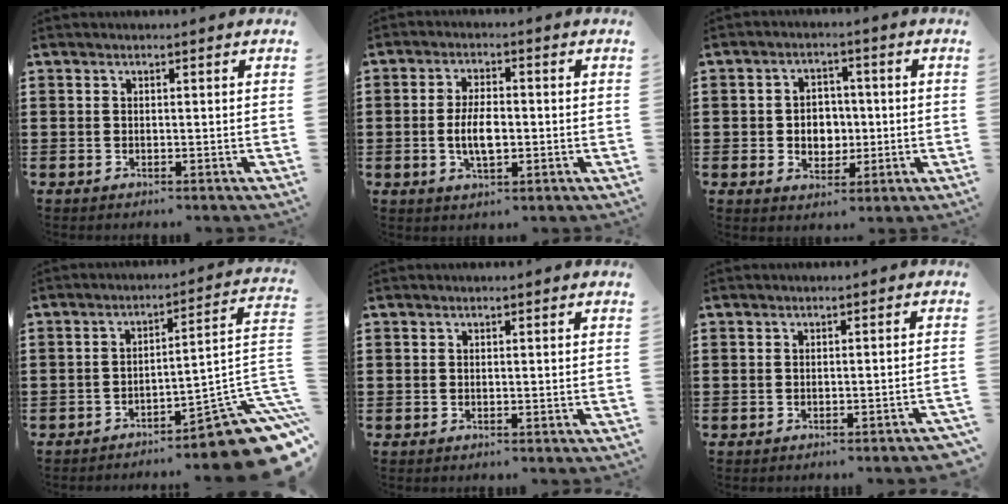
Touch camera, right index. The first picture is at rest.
{"total": 5.5, "force": [-0.7, 2.3, 4.9], "torque": [-0.094, -0.005, -0.017]}
{"total": 4.4, "force": [-0.3, 3.9, 2.1], "torque": [-0.036, 0.005, -0.011]}
{"total": 10.6, "force": [-7.3, 1.5, 7.5], "torque": [-0.090, 0.009, -0.135]}
{"total": 0.0}
{"total": 1.1, "force": [-0.9, -0.2, 0.6], "torque": [-0.009, -0.002, -0.017]}